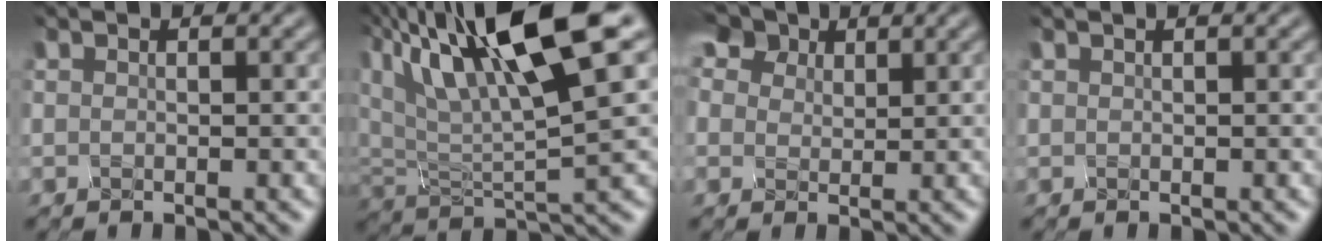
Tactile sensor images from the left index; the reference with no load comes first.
{"total": 11.2, "force": [4.3, 2.4, 10.1], "torque": [-0.185, 0.012, 0.082]}
{"total": 6.2, "force": [4.2, 3.8, 2.5], "torque": [-0.090, -0.004, 0.083]}
{"total": 1.2, "force": [0.7, 0.5, 0.8], "torque": [-0.005, 0.014, 0.000]}